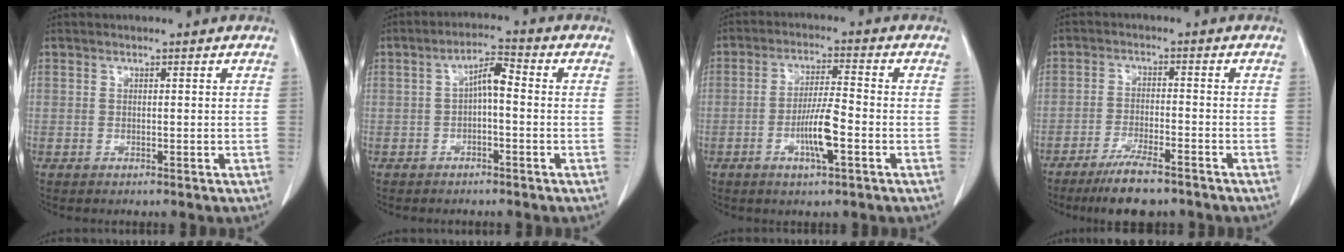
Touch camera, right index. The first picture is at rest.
{"total": 4.3, "force": [-0.2, 1.2, 4.1], "torque": [-0.070, 0.018, -0.005]}
{"total": 6.9, "force": [-2.4, 0.6, 6.4], "torque": [-0.122, -0.001, -0.044]}
{"total": 7.7, "force": [-6.0, 1.3, 4.7], "torque": [-0.081, -0.016, -0.100]}